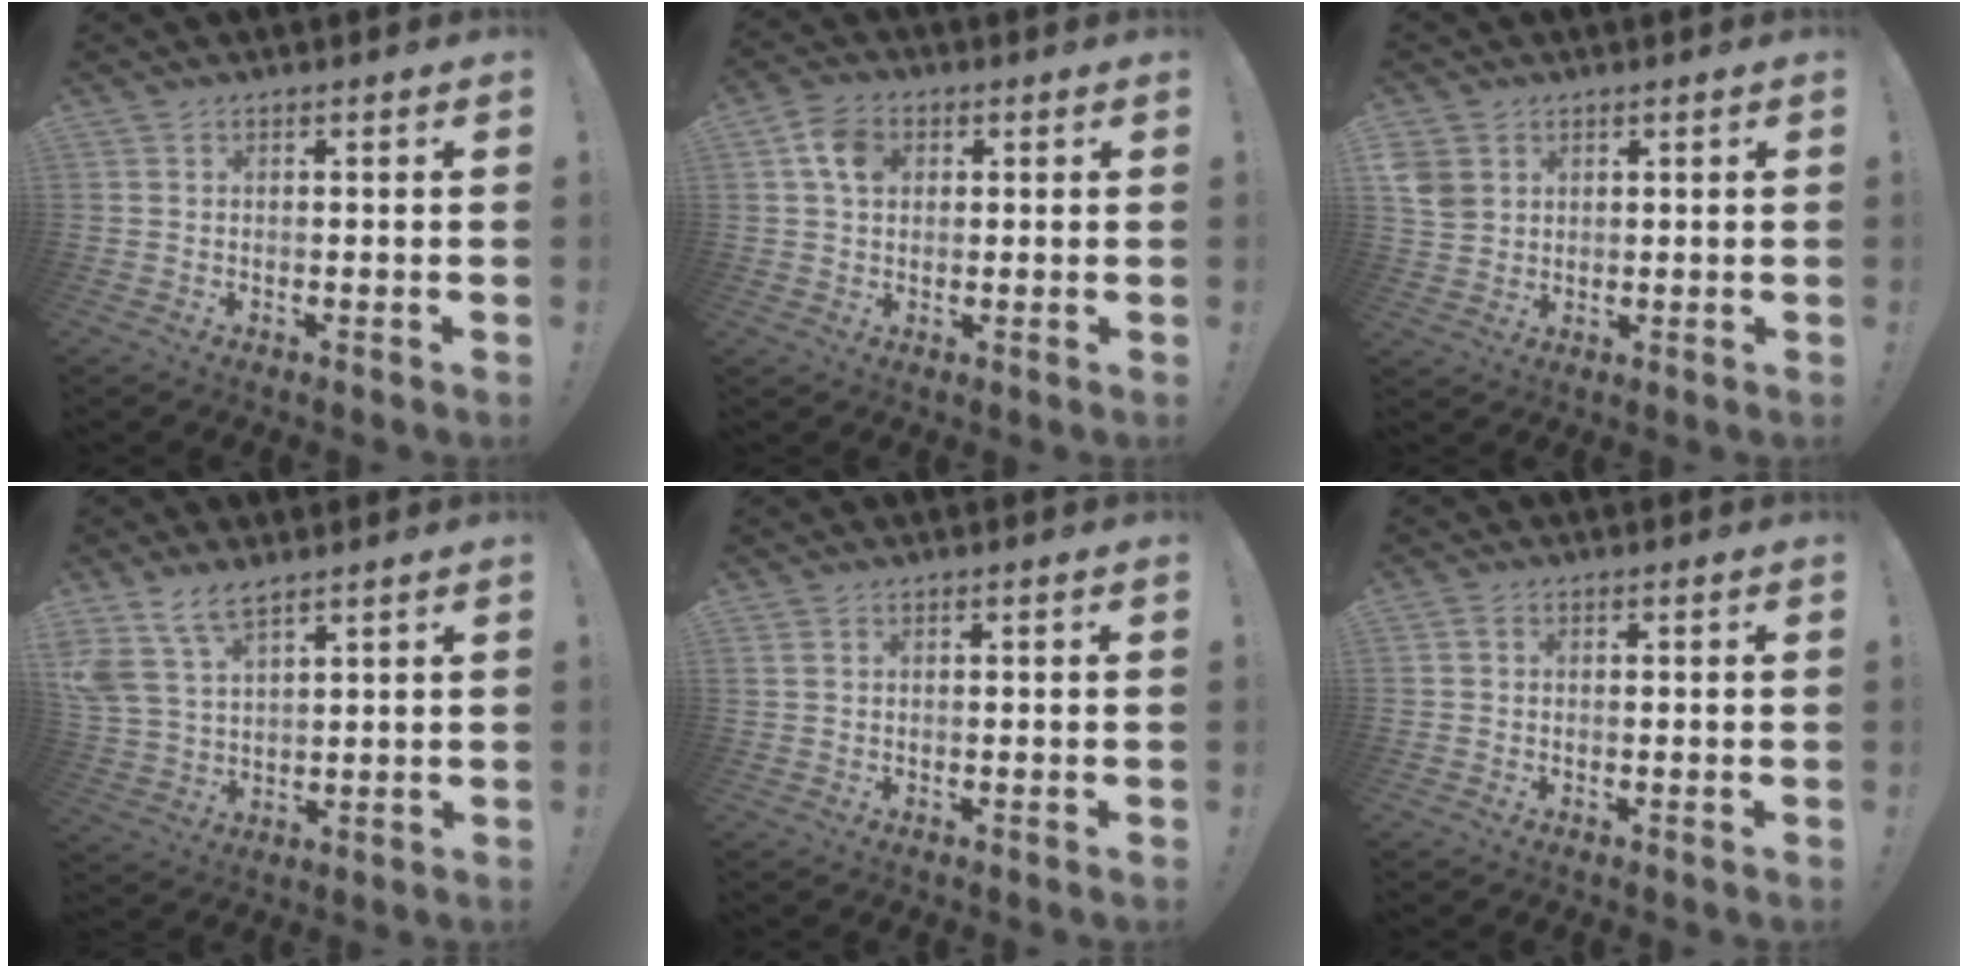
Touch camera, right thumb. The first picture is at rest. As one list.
[{"total": 8.0, "force": [2.3, 6.1, 4.6], "torque": [-0.079, 0.005, 0.043]}, {"total": 5.7, "force": [2.5, 4.7, 2.2], "torque": [-0.049, -0.010, 0.047]}, {"total": 9.8, "force": [7.1, 4.6, 4.9], "torque": [-0.104, -0.033, 0.141]}, {"total": 0.8, "force": [0.4, 0.4, 0.5], "torque": [-0.015, 0.004, 0.009]}, {"total": 1.0, "force": [0.0, 0.9, 0.5], "torque": [-0.011, 0.004, 0.000]}]